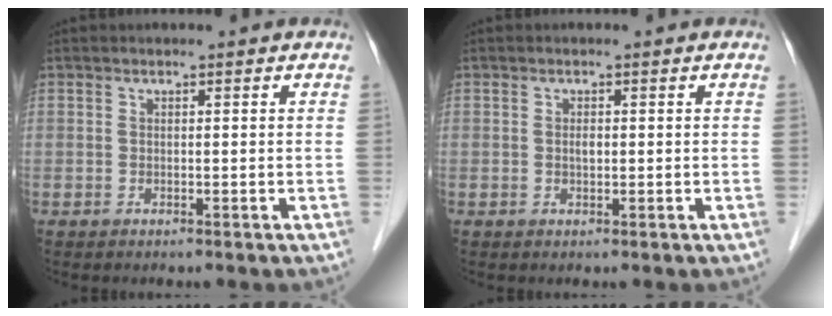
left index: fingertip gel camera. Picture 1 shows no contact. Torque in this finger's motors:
{"motor_torque": [0.28, 0.11, -0.01, 0.00]}